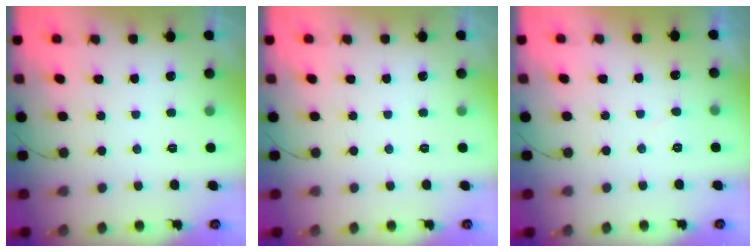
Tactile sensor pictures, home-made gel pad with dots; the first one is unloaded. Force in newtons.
{"total": 0.0}
{"total": 3.8, "press": 3.8, "slide": 0.2}